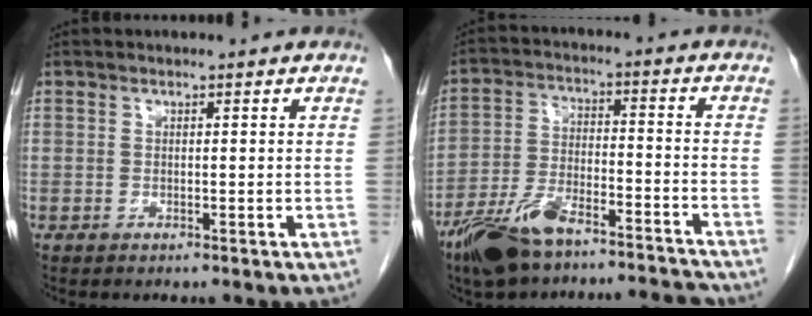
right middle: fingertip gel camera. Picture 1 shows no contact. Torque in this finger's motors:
{"motor_torque": [1.07, -1.07, 0.12, 0.09]}